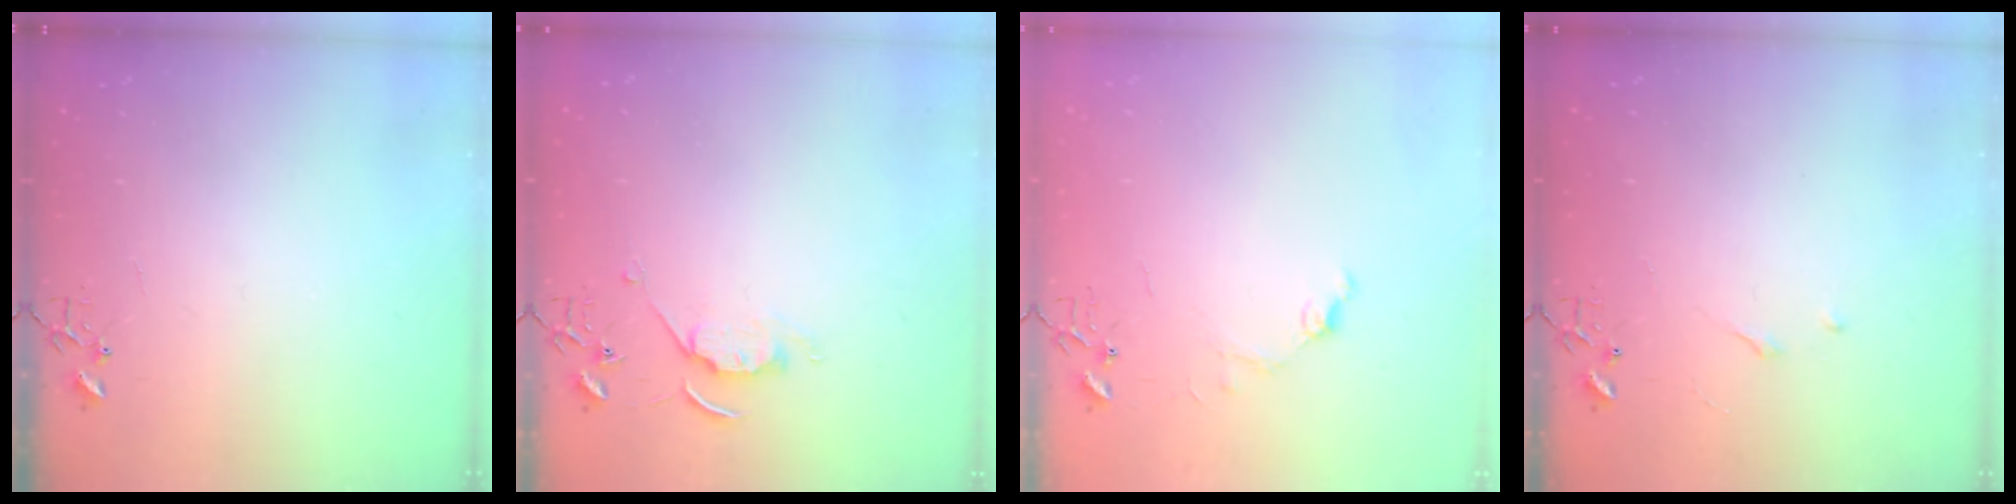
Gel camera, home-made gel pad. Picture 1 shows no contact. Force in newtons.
{"total": 6.0, "press": 6.0, "slide": 0.6}
{"total": 6.0, "press": 5.9, "slide": 0.7}
{"total": 2.7, "press": 2.7, "slide": 0.4}